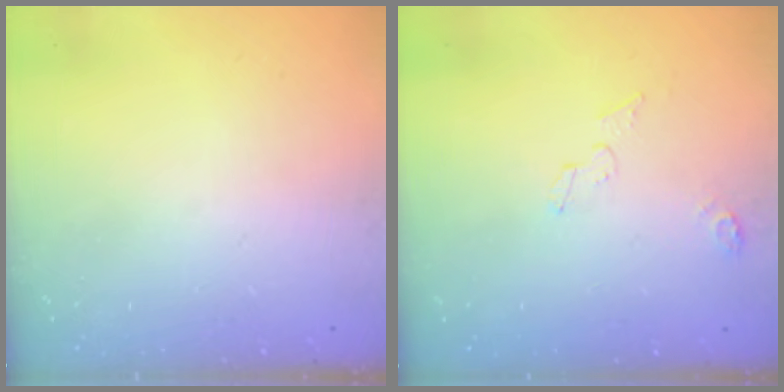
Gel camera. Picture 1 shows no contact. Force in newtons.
{"total": 4.2, "press": 4.2, "slide": 0.3}